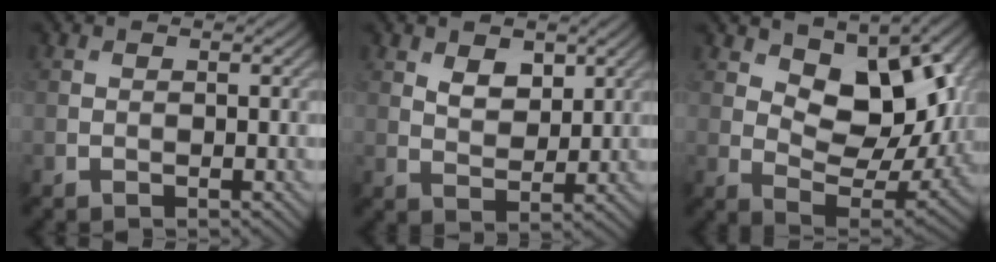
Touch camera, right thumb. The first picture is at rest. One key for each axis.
{"total": 3.7, "fx": 2.0, "fy": 2.2, "fz": 2.2, "tx": -0.046, "ty": -0.007, "tz": 0.037}
{"total": 11.5, "fx": 4.6, "fy": 6.4, "fz": 8.3, "tx": -0.146, "ty": -0.013, "tz": 0.079}